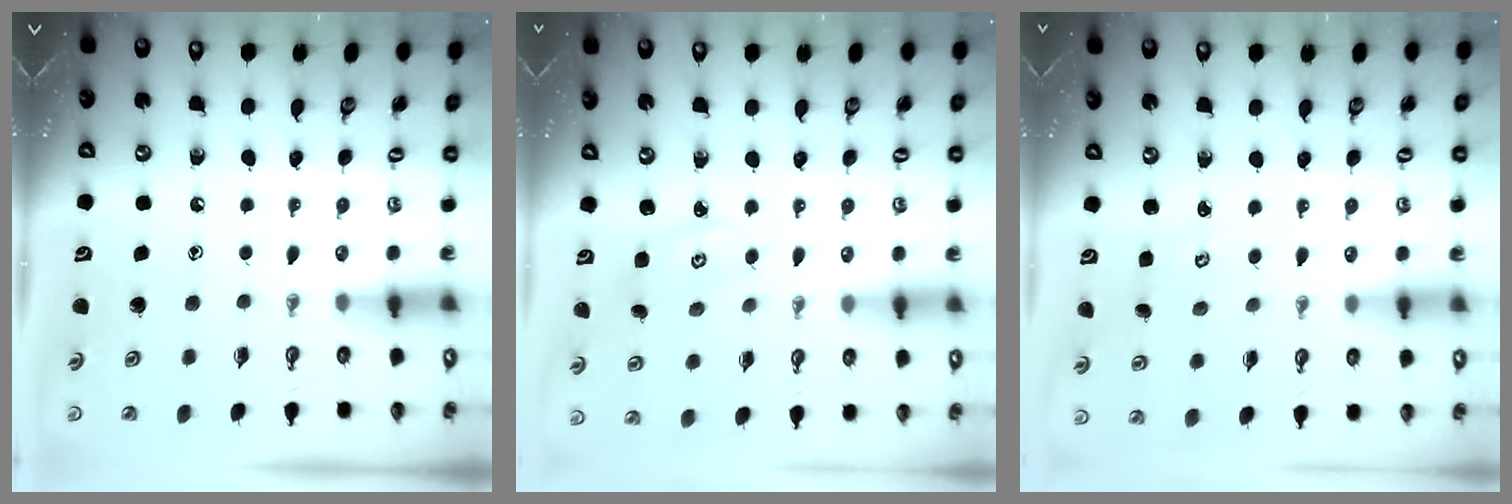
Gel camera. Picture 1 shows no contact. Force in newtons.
{"total": 2.8, "press": 2.8, "slide": 0.4}
{"total": 2.2, "press": 2.2, "slide": 0.3}